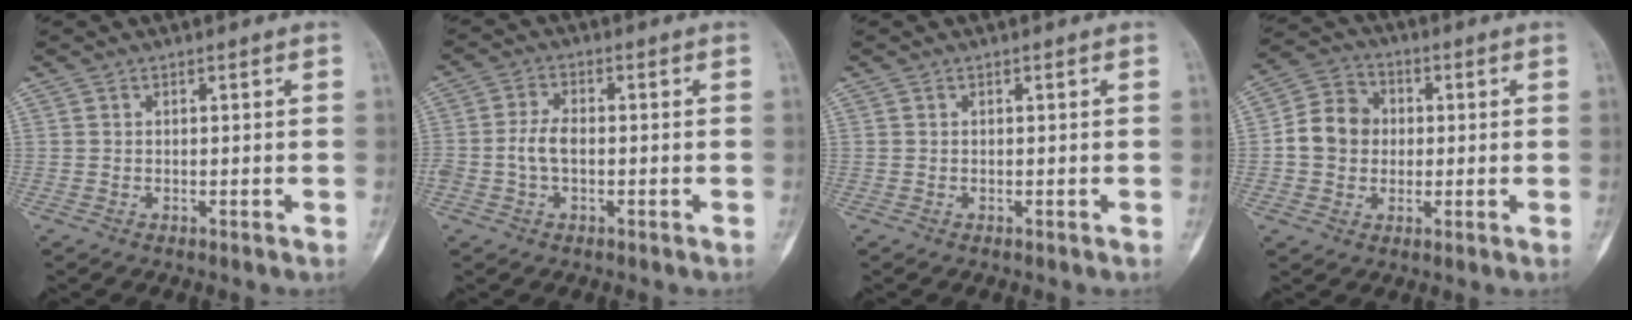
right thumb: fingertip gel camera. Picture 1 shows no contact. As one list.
[{"total": 4.5, "force": [-0.8, 2.6, 3.5], "torque": [-0.077, 0.013, -0.017]}, {"total": 0.0}, {"total": 9.1, "force": [0.0, 7.9, 4.4], "torque": [-0.057, 0.020, -0.012]}]